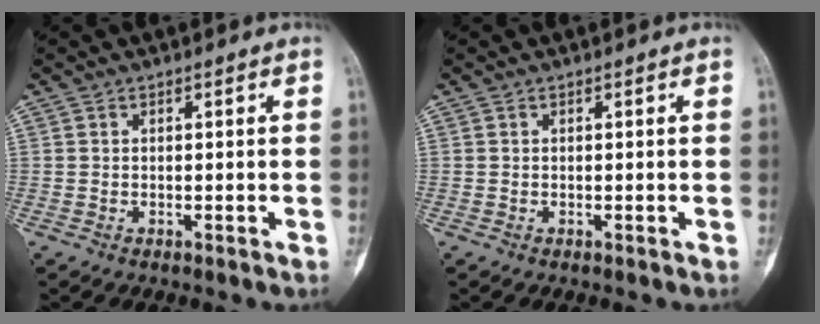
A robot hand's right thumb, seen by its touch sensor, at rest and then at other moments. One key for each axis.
{"total": 0.0}